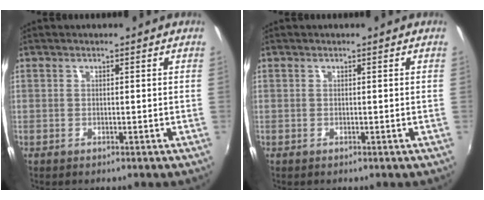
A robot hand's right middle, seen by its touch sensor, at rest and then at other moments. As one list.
[{"total": 0.0}]